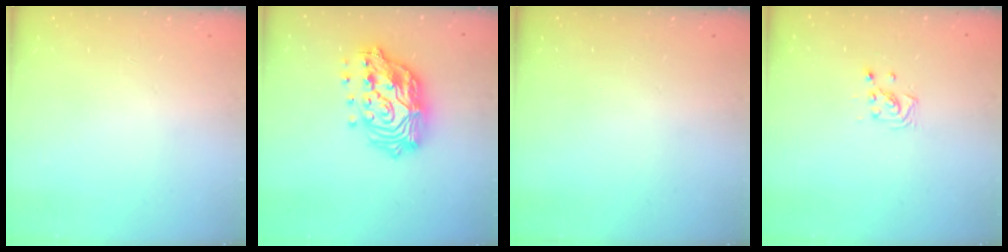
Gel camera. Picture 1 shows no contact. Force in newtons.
{"total": 20.2, "press": 20.1, "slide": 2.1}
{"total": 0.0}
{"total": 2.9, "press": 2.9, "slide": 0.3}